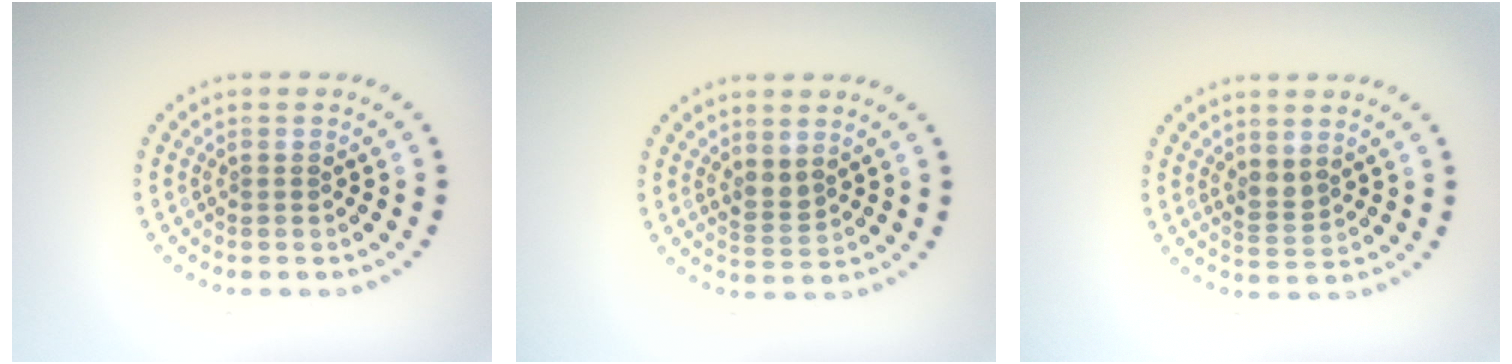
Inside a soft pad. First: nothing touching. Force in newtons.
{"total": 1.5, "press": 1.3, "slide": 0.8}
{"total": 1.5, "press": 1.3, "slide": 0.8}